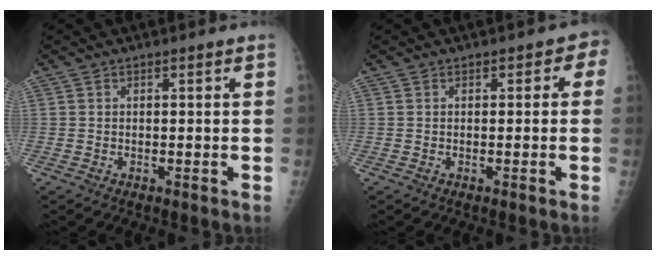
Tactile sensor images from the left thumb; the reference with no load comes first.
{"total": 2.2, "force": [0.1, 1.7, 1.3], "torque": [0.008, 0.008, -0.007]}